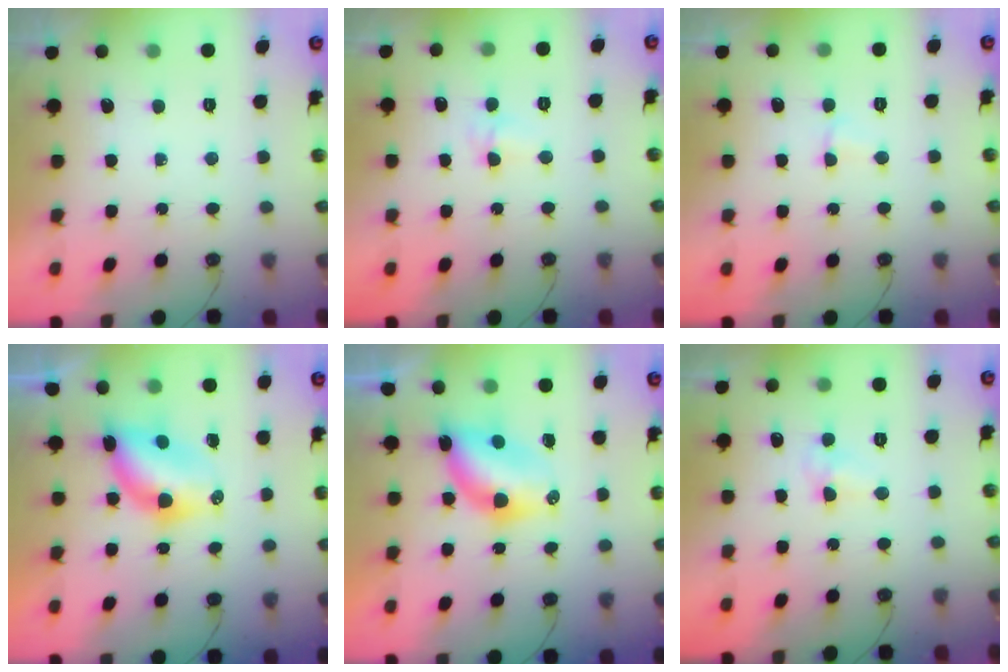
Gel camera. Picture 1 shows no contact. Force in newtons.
{"total": 3.6, "press": 3.5, "slide": 0.8}
{"total": 2.1, "press": 2.0, "slide": 0.6}
{"total": 6.3, "press": 6.2, "slide": 0.5}
{"total": 6.9, "press": 6.7, "slide": 1.5}
{"total": 5.5, "press": 5.5, "slide": 0.7}